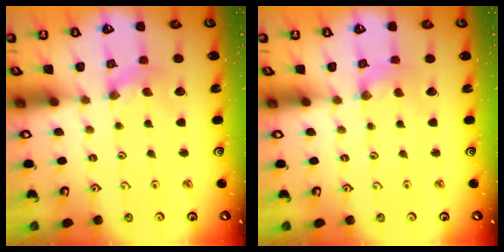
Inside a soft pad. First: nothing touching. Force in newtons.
{"total": 0.9, "press": 0.9, "slide": 0.3}